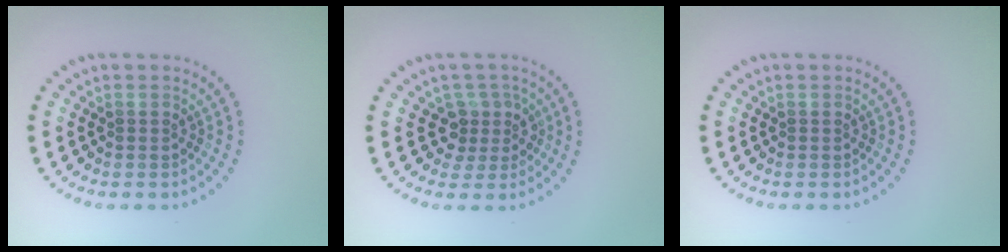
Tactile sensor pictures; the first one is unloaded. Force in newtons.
{"total": 2.5, "press": 1.9, "slide": 1.7}
{"total": 0.0}